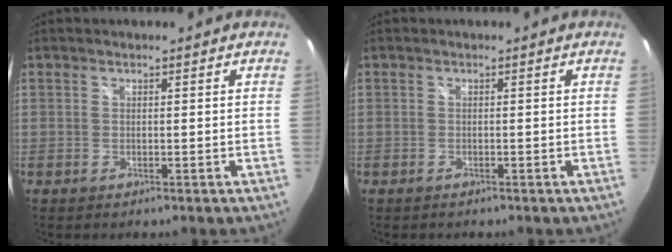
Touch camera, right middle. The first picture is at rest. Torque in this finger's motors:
{"motor_torque": [0.55, -1.47, 0.06, 0.06]}